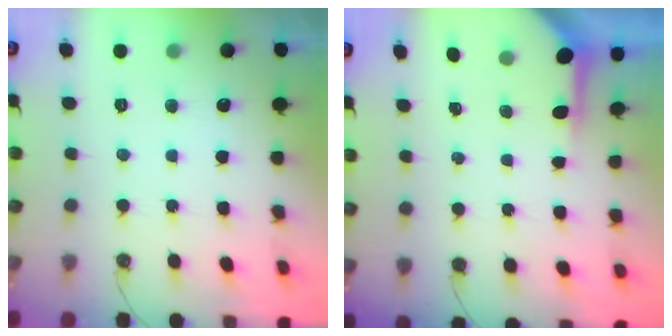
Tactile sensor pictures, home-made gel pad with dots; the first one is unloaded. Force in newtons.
{"total": 4.0, "press": 4.0, "slide": 0.4}